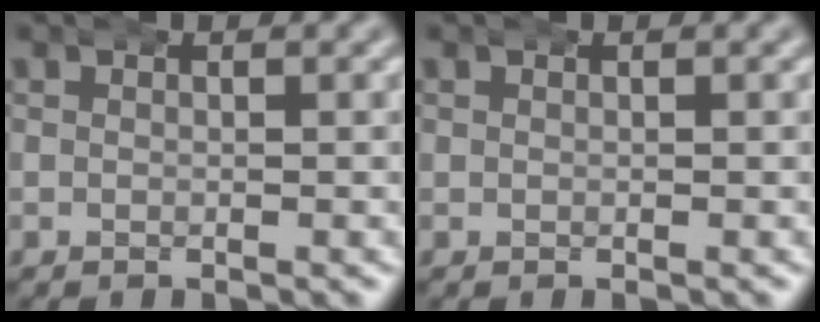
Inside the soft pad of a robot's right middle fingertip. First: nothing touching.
{"total": 0.0}